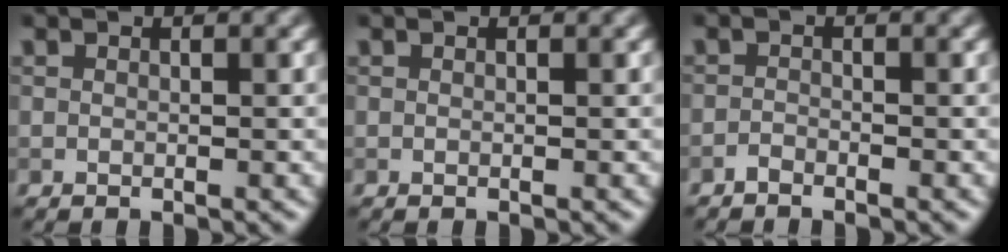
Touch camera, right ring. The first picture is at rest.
{"total": 0.0}
{"total": 0.8, "force": [-0.8, 0.2, 0.2], "torque": [-0.003, 0.000, -0.018]}